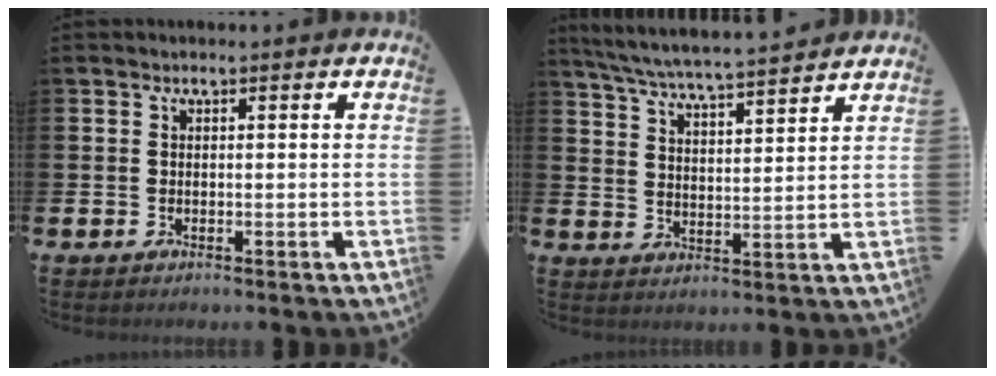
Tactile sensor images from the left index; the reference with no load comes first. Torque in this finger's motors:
{"motor_torque": [0.97, -1.16, 0.66, 0.17]}